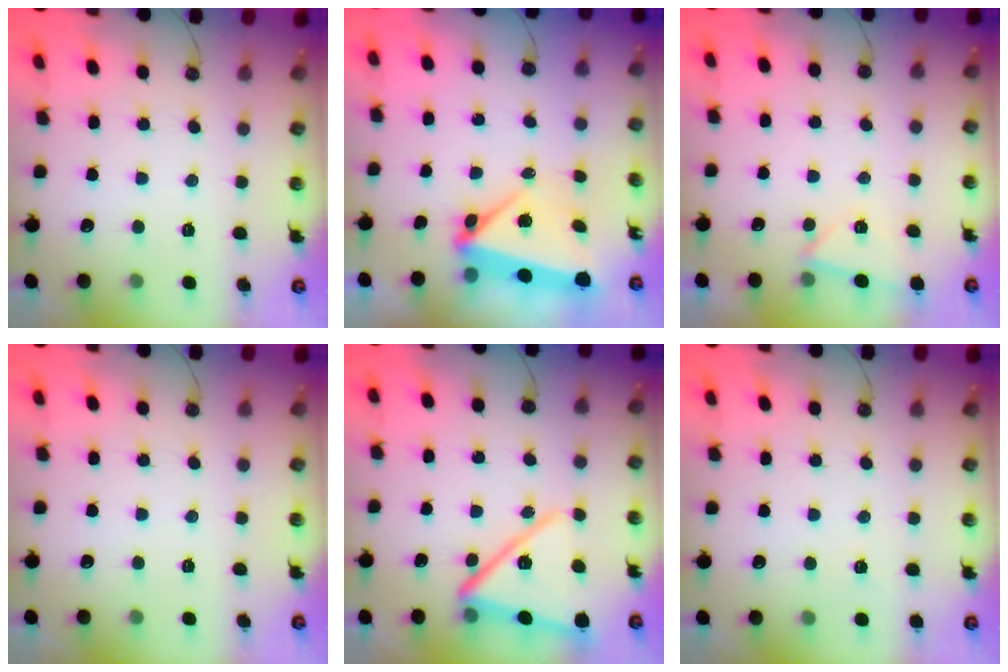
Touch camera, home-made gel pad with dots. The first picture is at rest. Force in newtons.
{"total": 5.7, "press": 5.4, "slide": 2.0}
{"total": 2.4, "press": 2.0, "slide": 1.2}
{"total": 0.0}
{"total": 15.2, "press": 15.2, "slide": 1.1}
{"total": 1.9, "press": 1.6, "slide": 1.0}